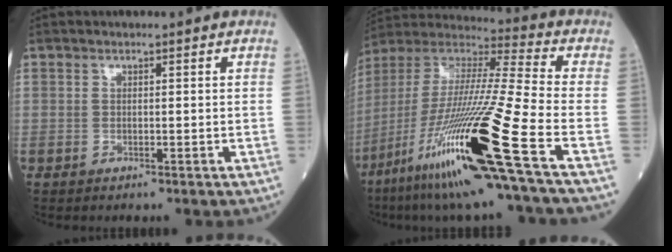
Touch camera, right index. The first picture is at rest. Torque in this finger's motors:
{"motor_torque": [1.88, -0.25, 1.05, 0.21]}